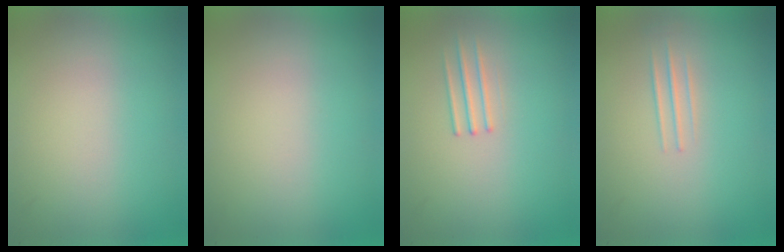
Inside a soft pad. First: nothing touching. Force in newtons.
{"total": 0.0}
{"total": 1.1}
{"total": 1.4}